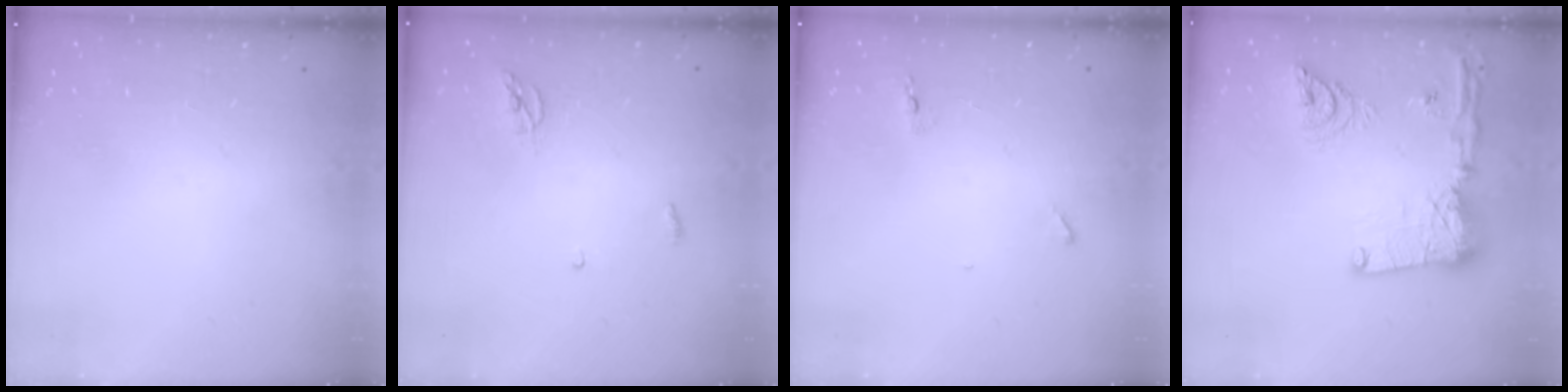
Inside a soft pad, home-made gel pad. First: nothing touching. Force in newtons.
{"total": 3.6, "press": 3.6, "slide": 0.3}
{"total": 4.7, "press": 4.5, "slide": 1.4}
{"total": 20.1, "press": 19.9, "slide": 3.0}